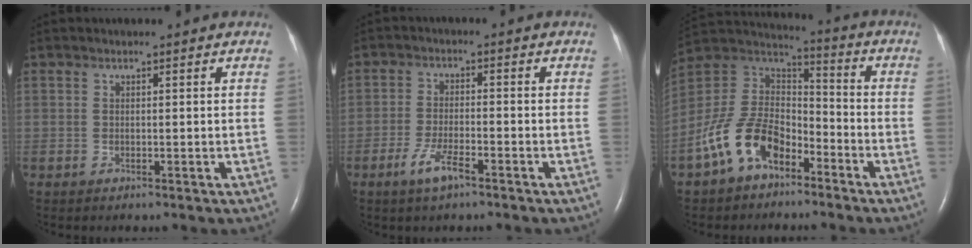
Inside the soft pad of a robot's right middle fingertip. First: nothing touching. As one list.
[{"total": 4.6, "force": [-2.9, 0.9, 3.5], "torque": [-0.078, -0.004, -0.055]}, {"total": 12.6, "force": [-7.0, 6.9, 7.8], "torque": [-0.178, 0.016, -0.140]}]